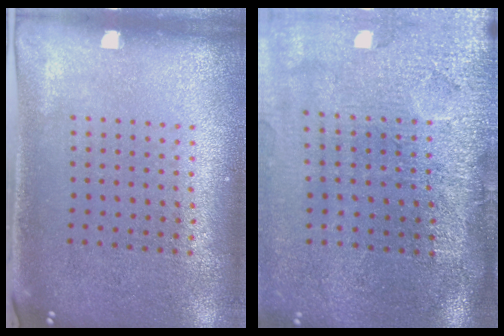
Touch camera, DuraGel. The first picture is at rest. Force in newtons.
{"total": 4.5, "press": 3.7, "slide": 2.7}